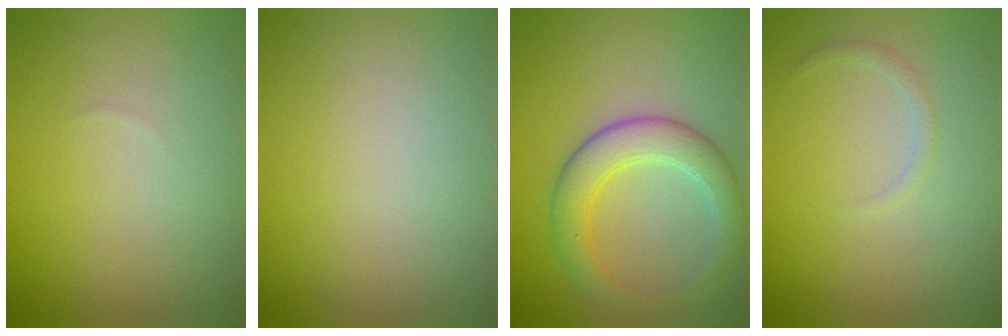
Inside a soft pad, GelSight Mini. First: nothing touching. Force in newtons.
{"total": 0.0}
{"total": 4.3, "press": 4.3, "slide": 0.2}
{"total": 0.7, "press": 0.7, "slide": 0.0}